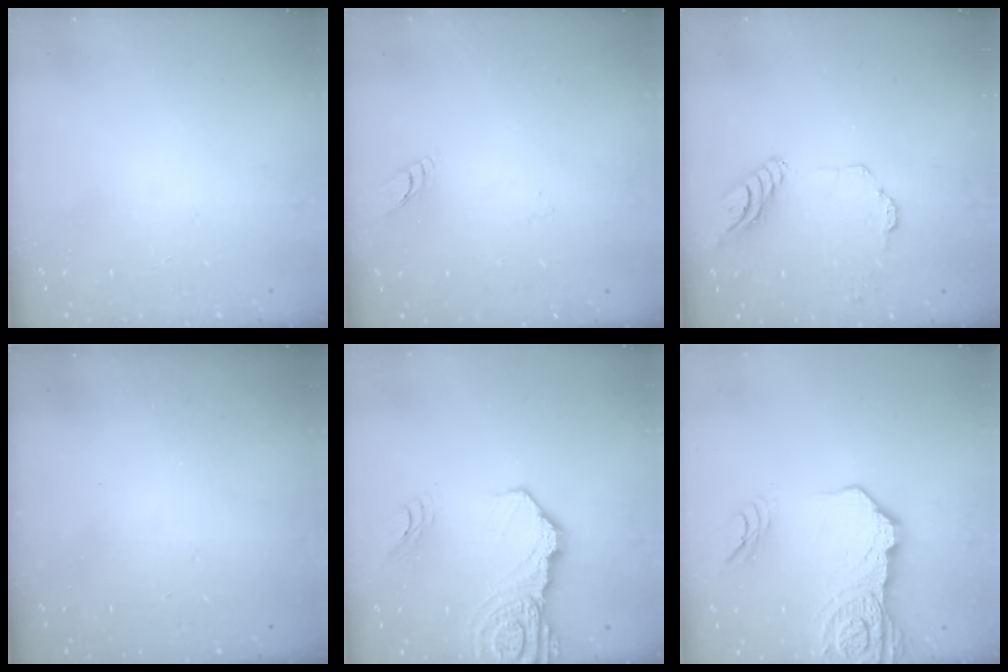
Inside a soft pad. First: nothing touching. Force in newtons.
{"total": 2.8, "press": 2.8, "slide": 0.3}
{"total": 11.5, "press": 11.5, "slide": 1.1}
{"total": 0.0}
{"total": 16.4, "press": 16.3, "slide": 1.9}
{"total": 18.8, "press": 18.7, "slide": 2.3}